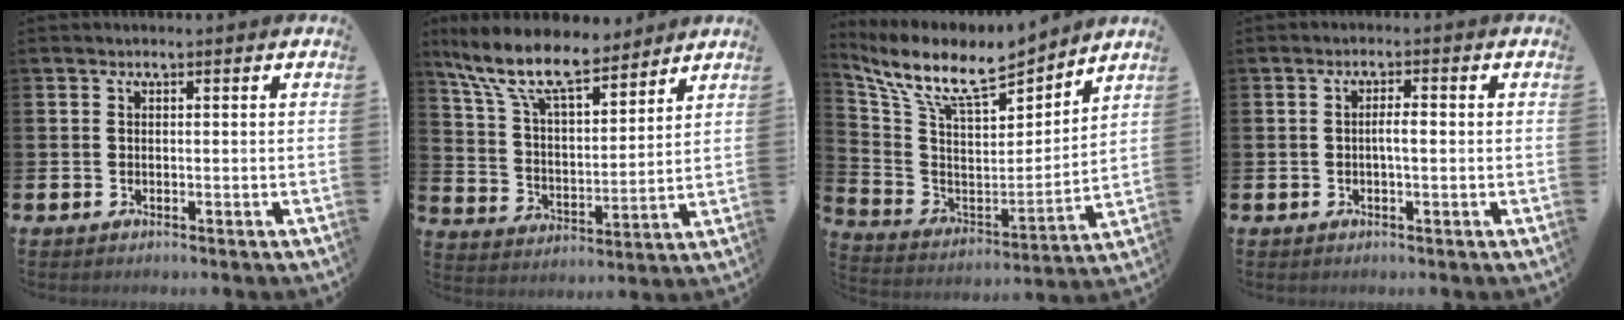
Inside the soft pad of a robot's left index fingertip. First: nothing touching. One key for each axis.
{"total": 11.4, "fx": 9.4, "fy": 3.7, "fz": 5.2, "tx": -0.134, "ty": -0.050, "tz": 0.167}
{"total": 10.8, "fx": 9.4, "fy": 2.7, "fz": 4.6, "tx": -0.129, "ty": -0.063, "tz": 0.163}
{"total": 1.8, "fx": -0.2, "fy": 0.5, "fz": 1.7, "tx": -0.036, "ty": 0.004, "tz": -0.004}